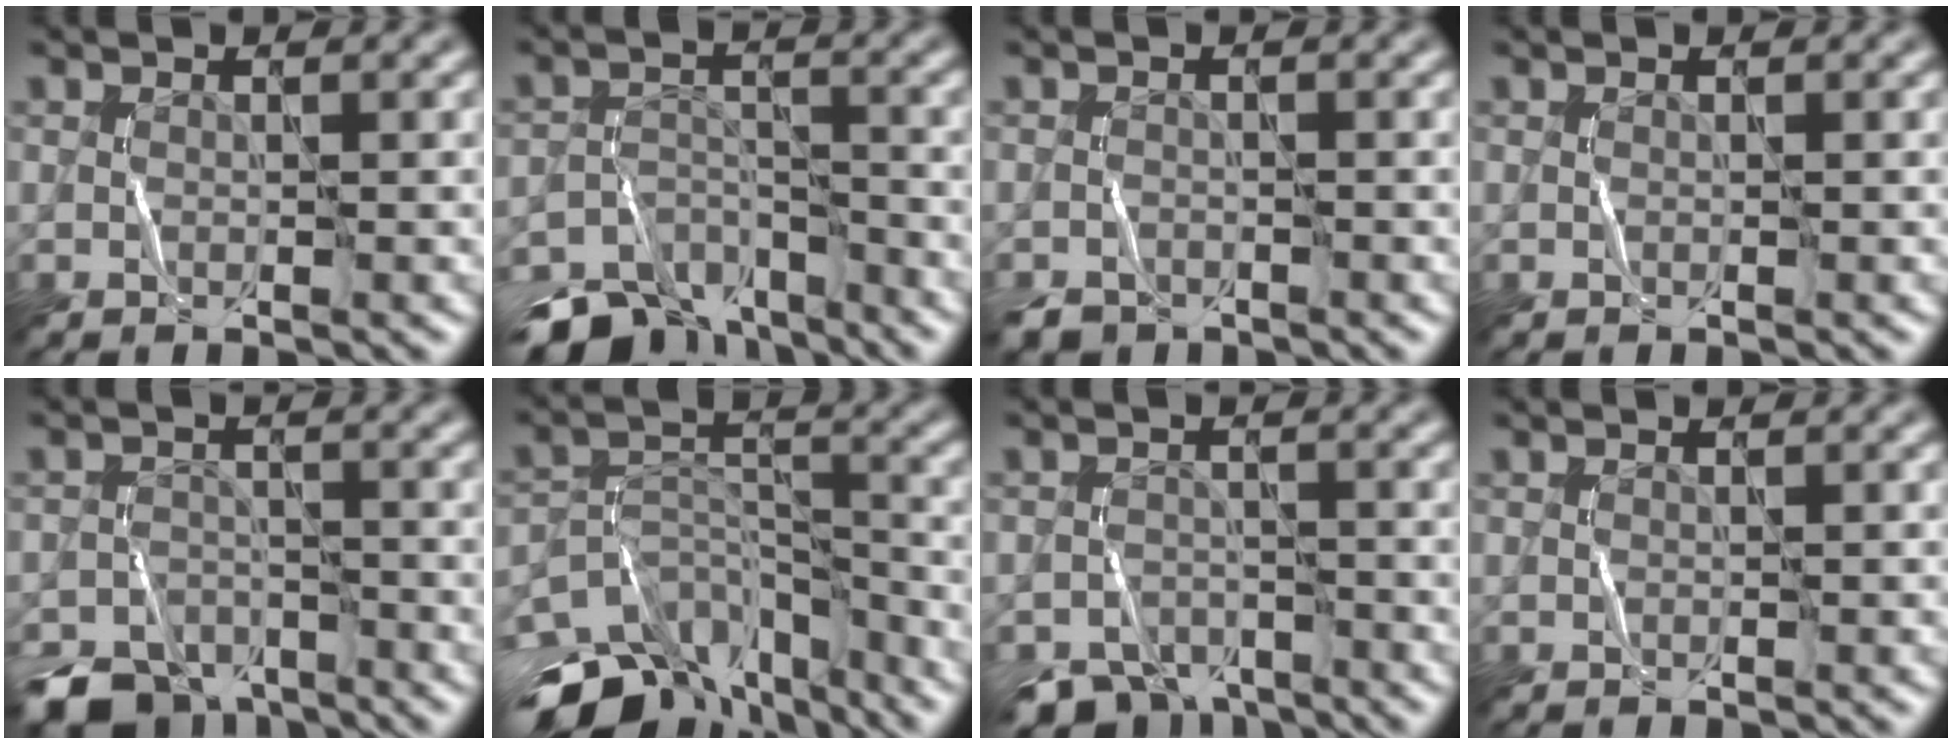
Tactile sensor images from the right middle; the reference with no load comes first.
{"total": 9.1, "force": [-7.3, 4.2, 3.5], "torque": [-0.056, -0.014, -0.122]}
{"total": 1.8, "force": [-1.6, 0.9, 0.3], "torque": [-0.002, -0.003, -0.032]}
{"total": 0.0}
{"total": 6.5, "force": [-5.3, 3.2, 2.0], "torque": [-0.034, -0.014, -0.100]}
{"total": 12.6, "force": [-9.8, 6.0, 5.0], "torque": [-0.090, 0.006, -0.154]}
{"total": 5.3, "force": [-4.6, 2.1, 1.6], "torque": [-0.022, -0.012, -0.087]}
{"total": 0.0}